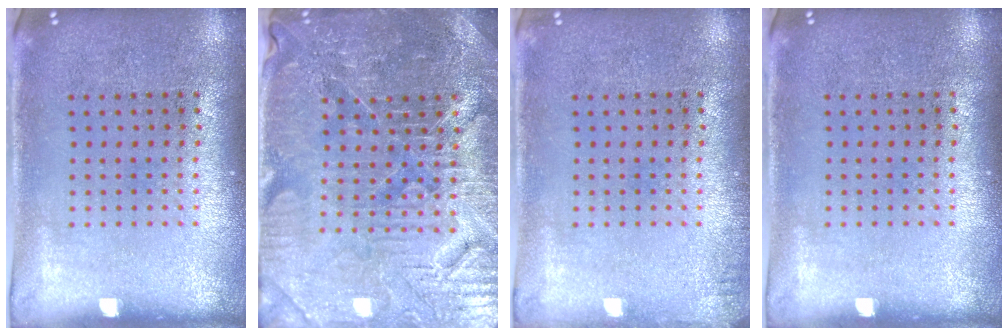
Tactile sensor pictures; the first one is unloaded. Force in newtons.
{"total": 4.6, "press": 4.4, "slide": 1.3}
{"total": 0.9, "press": 0.9, "slide": 0.2}
{"total": 0.0}